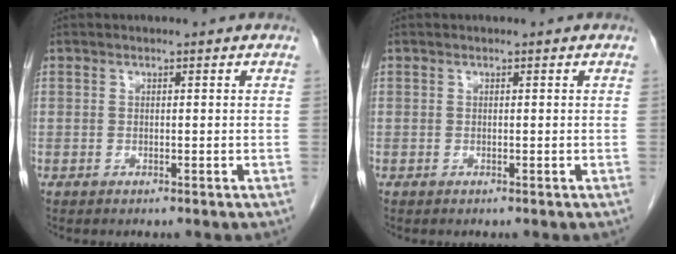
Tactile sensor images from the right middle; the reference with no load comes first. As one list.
[{"total": 0.0}]